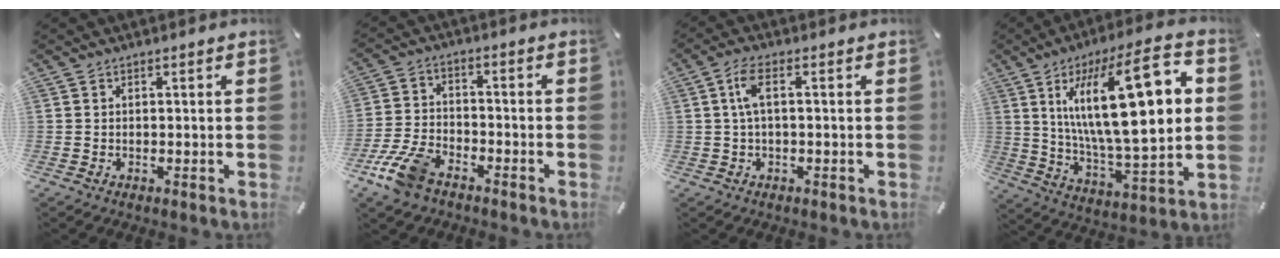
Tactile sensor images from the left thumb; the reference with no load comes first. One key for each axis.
{"total": 10.0, "fx": -6.8, "fy": 4.8, "fz": 5.5, "tx": -0.123, "ty": 0.027, "tz": -0.131}
{"total": 5.0, "fx": 0.3, "fy": 1.9, "fz": 4.6, "tx": -0.095, "ty": 0.009, "tz": 0.003}
{"total": 26.3, "fx": 8.2, "fy": 8.8, "fz": 23.3, "tx": -0.404, "ty": -0.032, "tz": 0.125}